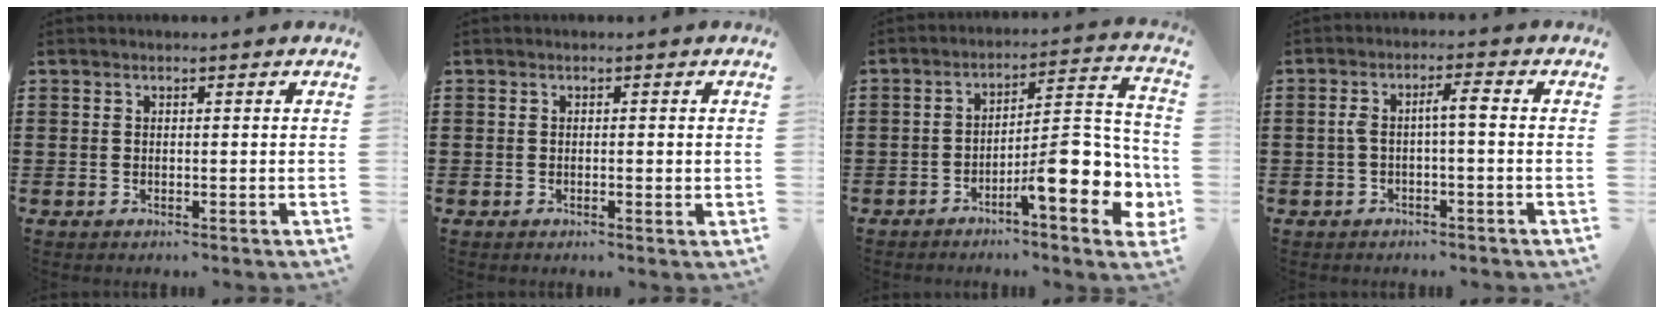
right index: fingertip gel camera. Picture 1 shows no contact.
{"total": 0.8, "force": [-0.2, 0.1, 0.7], "torque": [-0.014, -0.003, -0.003]}
{"total": 11.8, "force": [-5.0, 2.7, 10.4], "torque": [-0.142, -0.011, -0.088]}
{"total": 3.4, "force": [-0.3, 0.5, 3.4], "torque": [-0.073, 0.005, -0.012]}